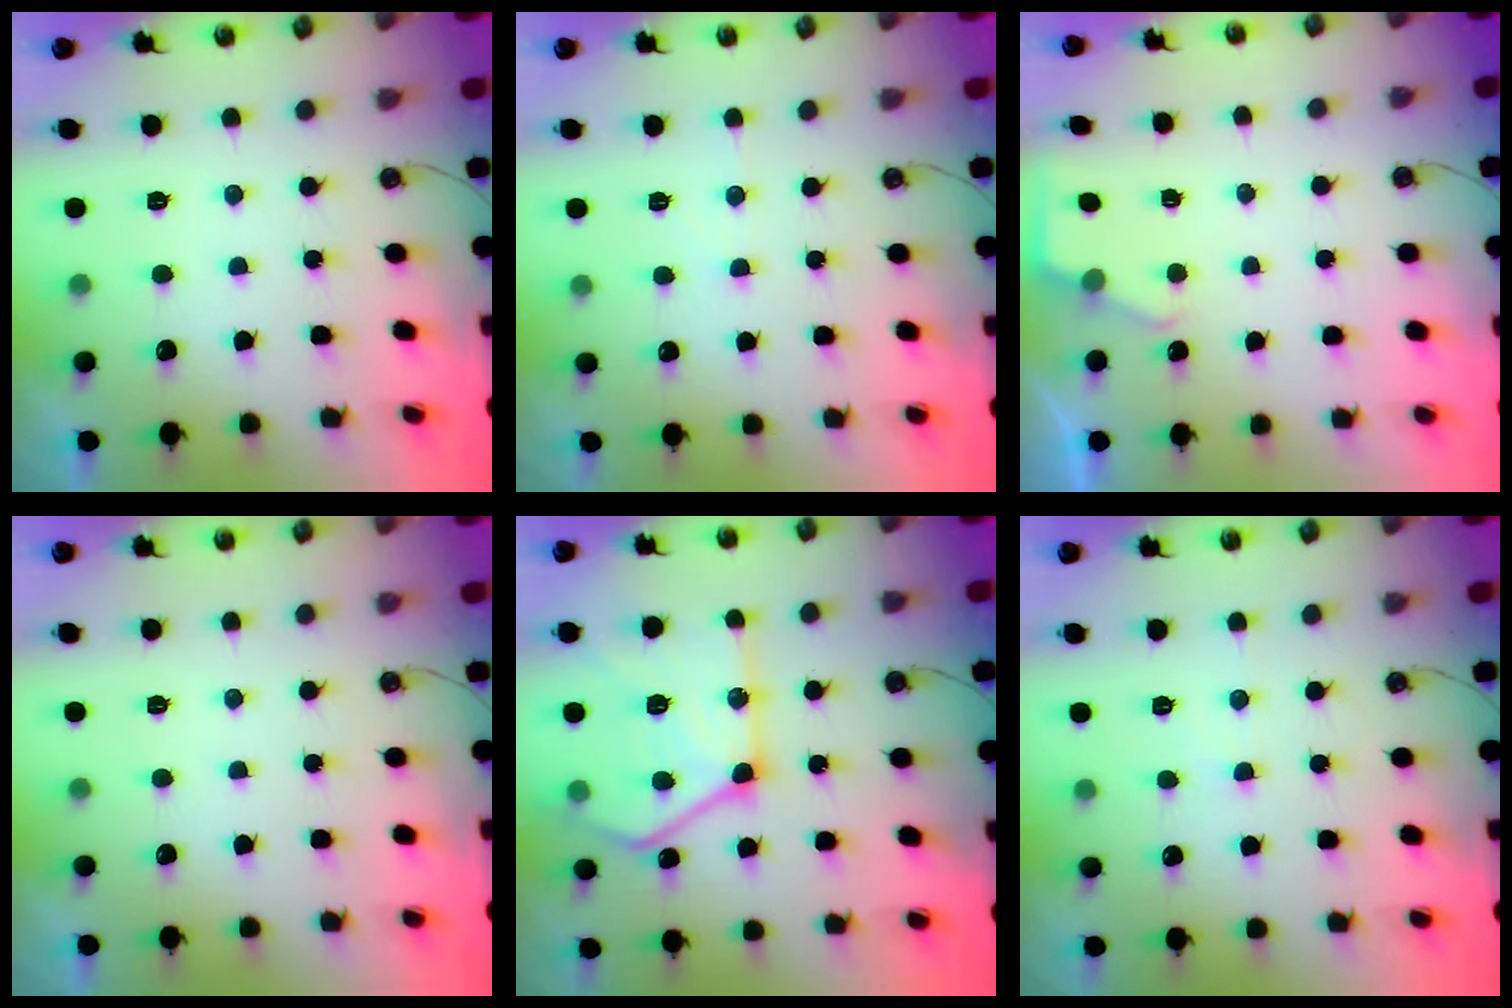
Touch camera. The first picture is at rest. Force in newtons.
{"total": 4.4, "press": 4.4, "slide": 0.7}
{"total": 2.7, "press": 2.7, "slide": 0.4}
{"total": 0.0}
{"total": 23.1, "press": 23.1, "slide": 2.0}
{"total": 2.7, "press": 2.6, "slide": 0.6}